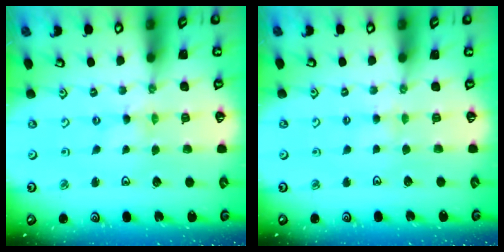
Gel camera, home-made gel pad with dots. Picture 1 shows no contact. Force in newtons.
{"total": 2.3, "press": 2.3, "slide": 0.3}